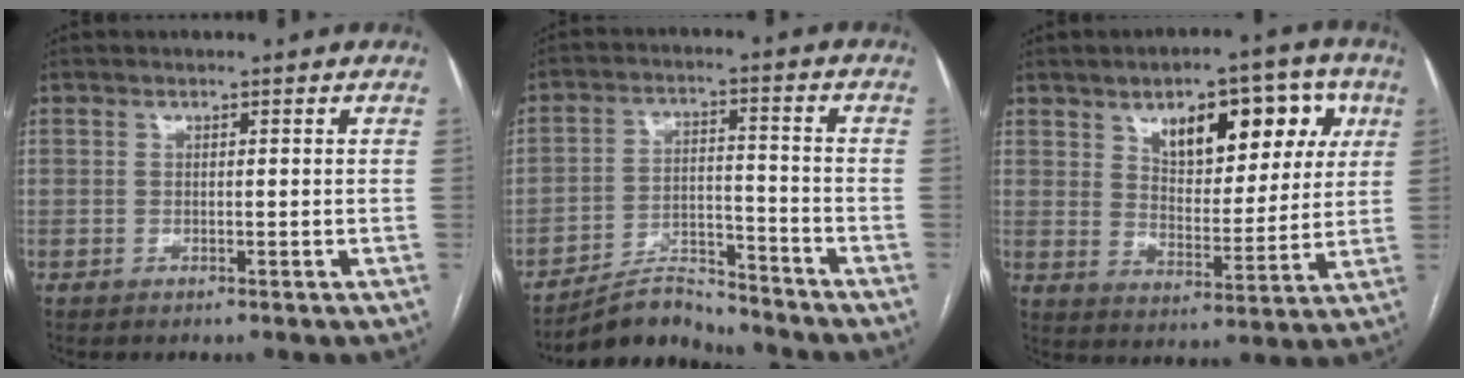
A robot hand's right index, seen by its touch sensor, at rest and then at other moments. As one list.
[{"total": 7.0, "force": [-6.9, 1.3, 0.2], "torque": [0.000, 0.015, -0.119]}, {"total": 13.7, "force": [6.3, 6.5, 10.3], "torque": [-0.130, 0.024, 0.097]}]